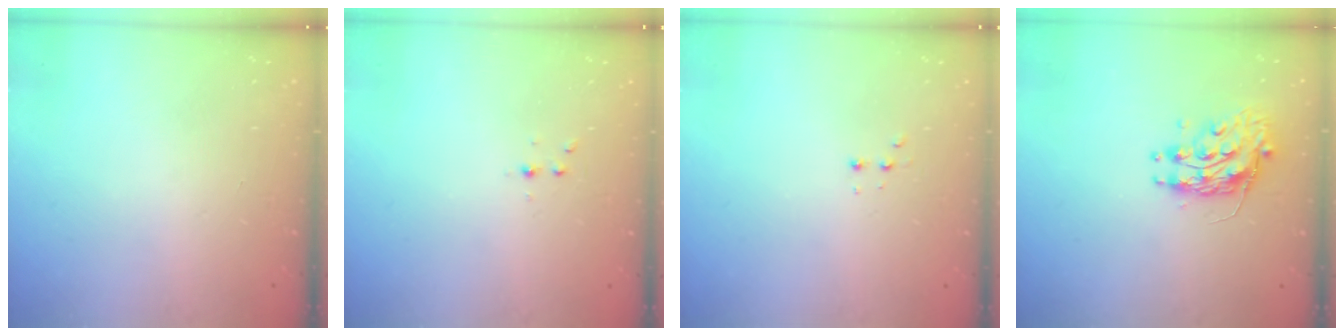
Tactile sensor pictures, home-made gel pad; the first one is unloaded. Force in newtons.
{"total": 3.0, "press": 2.6, "slide": 1.5}
{"total": 2.4, "press": 2.2, "slide": 0.9}
{"total": 9.6, "press": 9.6, "slide": 0.7}